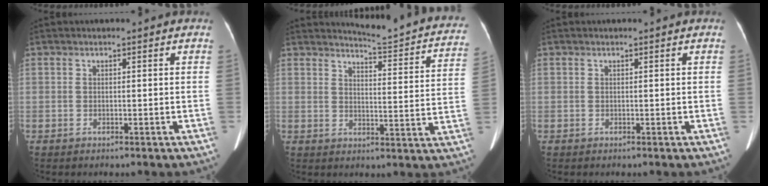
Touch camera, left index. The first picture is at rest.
{"total": 15.8, "force": [14.9, 1.1, 5.1], "torque": [-0.057, -0.074, 0.158]}
{"total": 0.0}